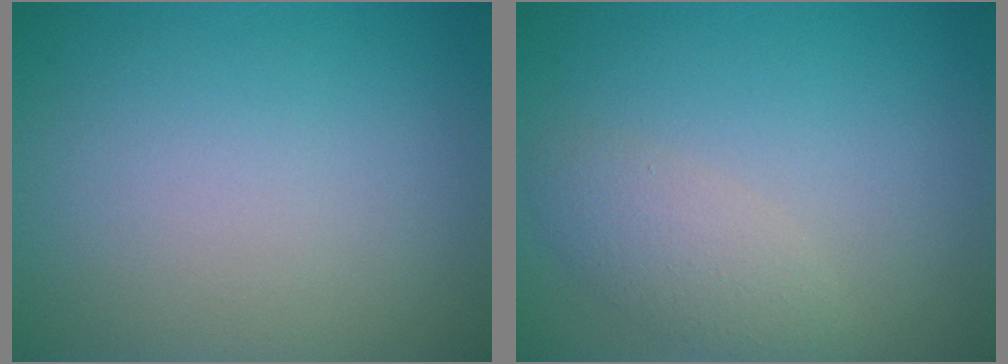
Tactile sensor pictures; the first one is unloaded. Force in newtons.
{"total": 2.5, "press": 2.5, "slide": 0.0}